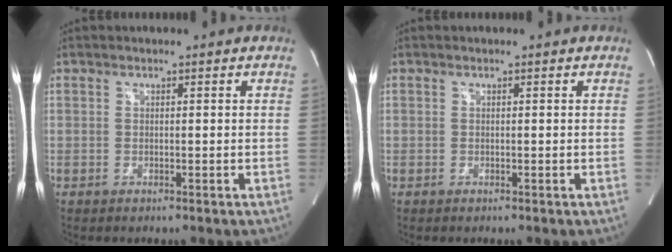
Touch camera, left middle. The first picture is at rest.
{"total": 0.0}